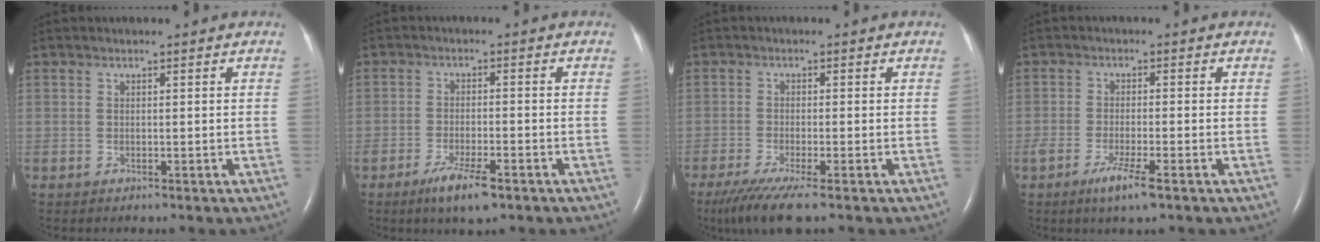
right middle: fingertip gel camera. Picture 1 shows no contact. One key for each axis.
{"total": 5.7, "fx": -3.6, "fy": 0.9, "fz": 4.3, "tx": -0.088, "ty": -0.010, "tz": -0.060}
{"total": 7.0, "fx": -4.9, "fy": 0.4, "fz": 4.9, "tx": -0.087, "ty": -0.019, "tz": -0.084}
{"total": 4.5, "fx": -2.7, "fy": 0.1, "fz": 3.6, "tx": -0.072, "ty": -0.011, "tz": -0.049}